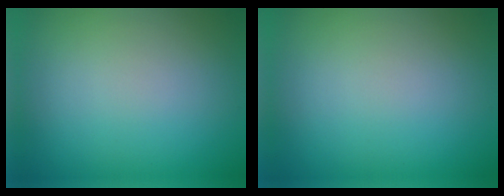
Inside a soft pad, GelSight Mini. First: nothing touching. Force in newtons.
{"total": 0.0}